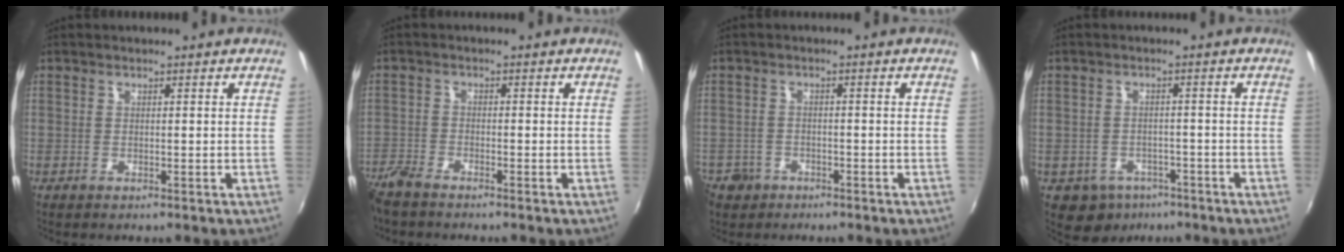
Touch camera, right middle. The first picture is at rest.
{"total": 6.1, "force": [-5.3, 1.4, 2.5], "torque": [-0.070, -0.022, -0.107]}
{"total": 6.6, "force": [-3.5, 5.3, 1.9], "torque": [-0.067, 0.000, -0.057]}
{"total": 6.0, "force": [-3.8, 4.4, 1.5], "torque": [-0.043, 0.000, -0.047]}